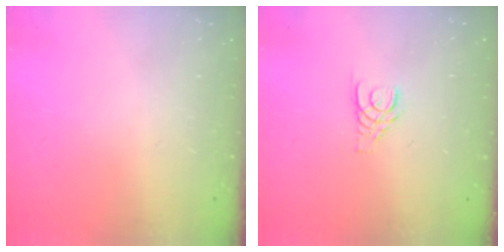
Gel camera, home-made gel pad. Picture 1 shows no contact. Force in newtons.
{"total": 3.6, "press": 3.6, "slide": 0.3}